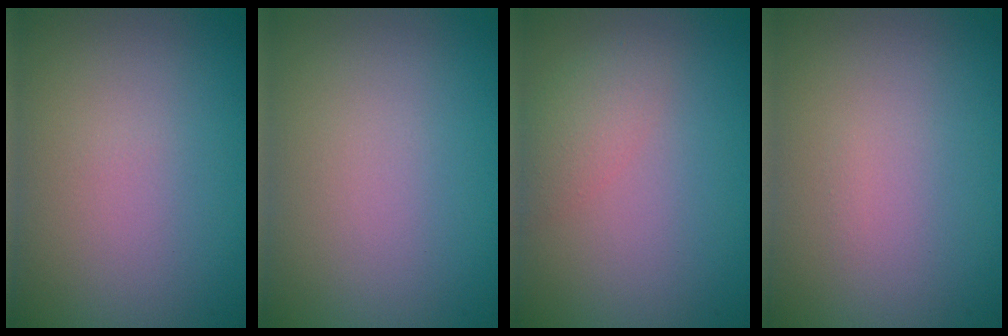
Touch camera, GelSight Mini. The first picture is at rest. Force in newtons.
{"total": 0.0}
{"total": 2.1, "press": 2.1, "slide": 0.1}
{"total": 0.0}